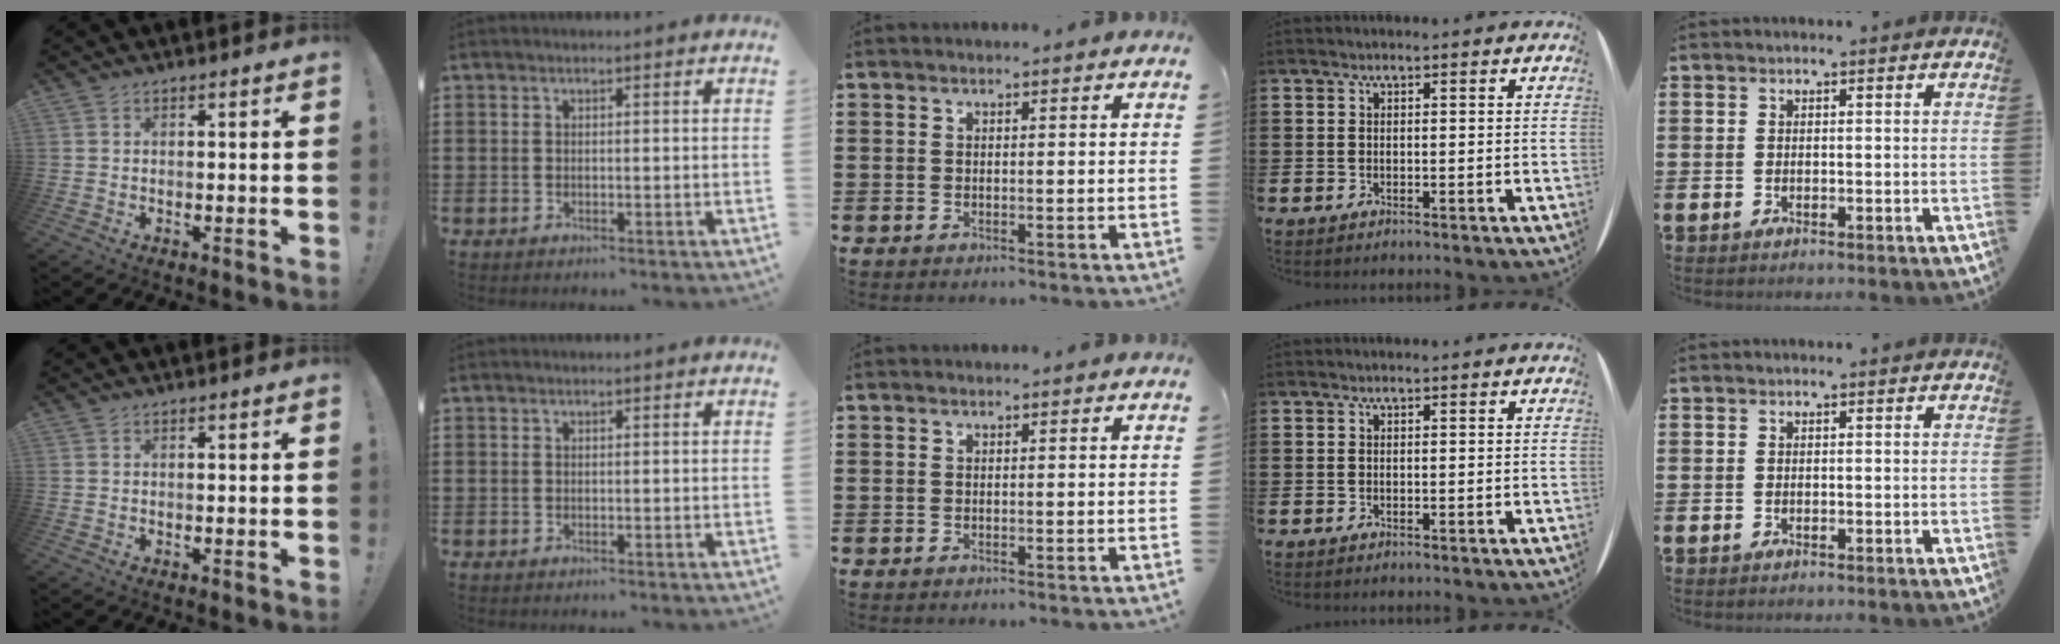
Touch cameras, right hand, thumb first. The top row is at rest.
{}